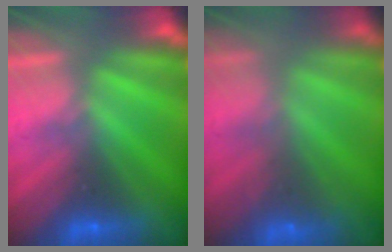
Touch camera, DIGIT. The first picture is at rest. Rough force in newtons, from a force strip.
{"total": 7.1}